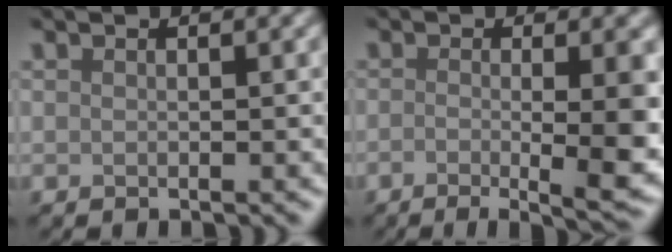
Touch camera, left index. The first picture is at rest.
{"total": 8.7, "force": [-1.5, 2.7, 8.2], "torque": [-0.098, -0.006, -0.020]}